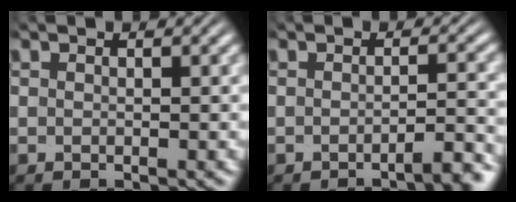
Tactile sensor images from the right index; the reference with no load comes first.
{"total": 2.3, "force": [-1.9, 0.1, 1.3], "torque": [-0.016, 0.002, -0.036]}